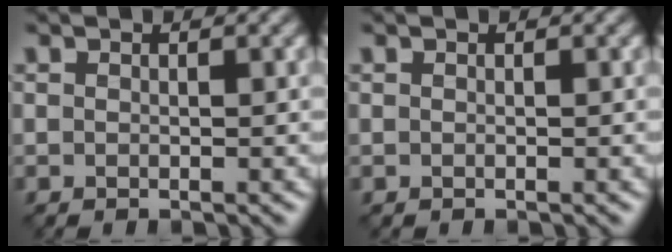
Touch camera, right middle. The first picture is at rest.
{"total": 0.0}